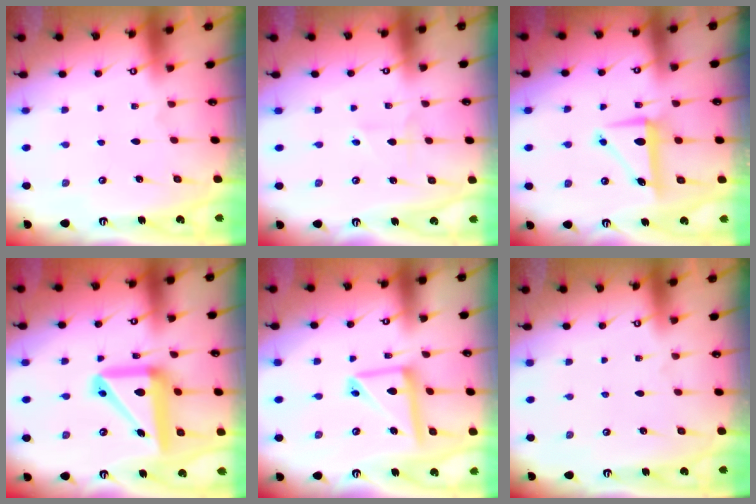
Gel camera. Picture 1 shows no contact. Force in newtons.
{"total": 1.5, "press": 1.4, "slide": 0.5}
{"total": 7.9, "press": 7.9, "slide": 1.0}
{"total": 17.2, "press": 17.0, "slide": 2.7}
{"total": 12.8, "press": 12.7, "slide": 1.3}
{"total": 0.0}